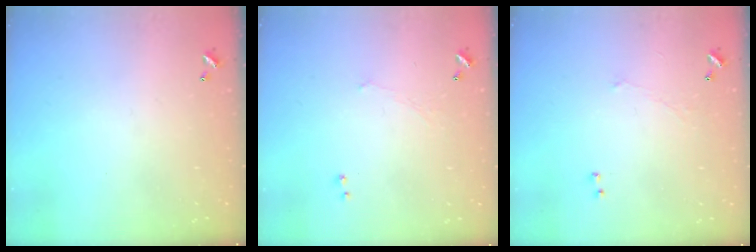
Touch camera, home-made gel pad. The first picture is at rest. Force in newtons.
{"total": 0.7, "press": 0.3, "slide": 0.6}
{"total": 0.9, "press": 0.7, "slide": 0.7}